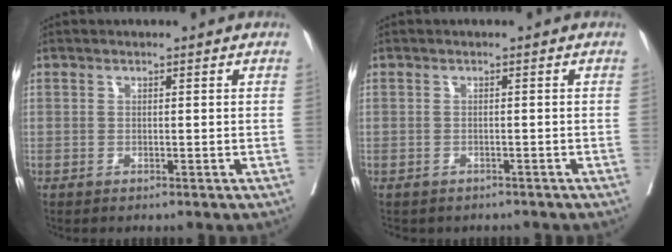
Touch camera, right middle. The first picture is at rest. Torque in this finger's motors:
{"motor_torque": [0.56, -0.58, 0.04, 0.02]}